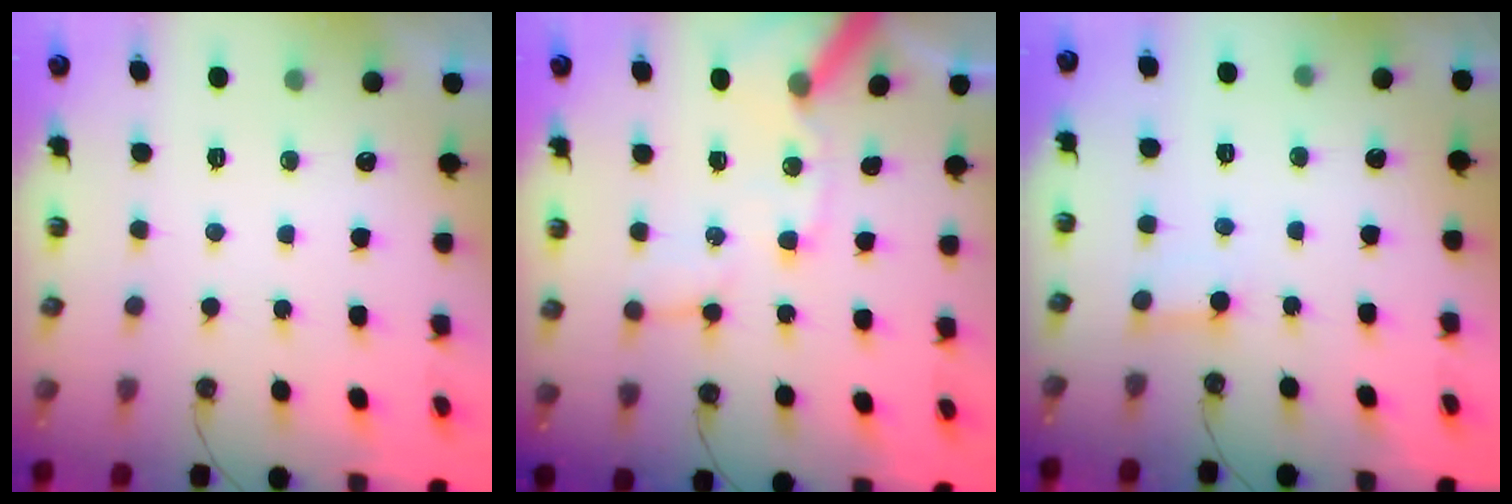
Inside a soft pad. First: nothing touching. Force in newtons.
{"total": 12.8, "press": 12.8, "slide": 1.4}
{"total": 2.4, "press": 2.4, "slide": 0.1}